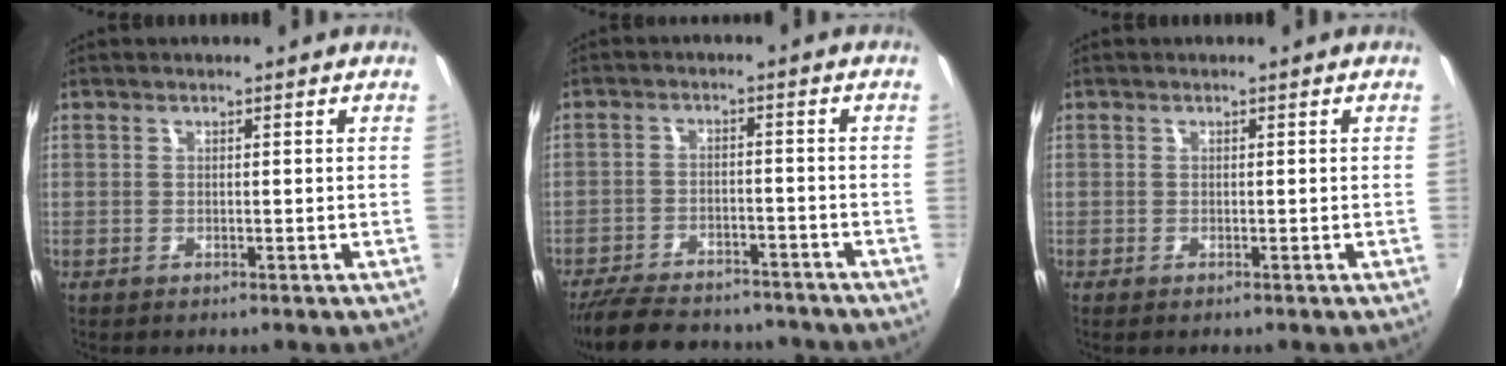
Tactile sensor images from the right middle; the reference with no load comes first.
{"total": 17.8, "force": [-15.0, 6.0, 7.4], "torque": [-0.165, -0.011, -0.215]}
{"total": 0.7, "force": [-0.5, 0.2, 0.3], "torque": [-0.008, -0.002, -0.009]}